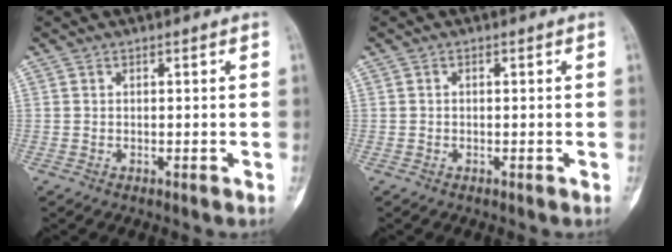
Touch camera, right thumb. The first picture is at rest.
{"total": 0.0}